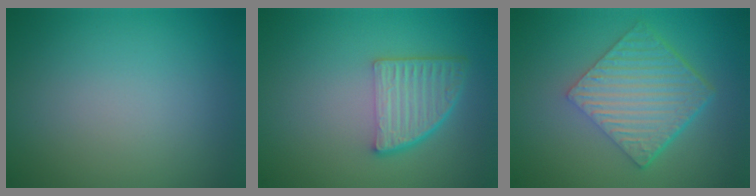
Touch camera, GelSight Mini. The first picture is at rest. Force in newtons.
{"total": 4.9, "press": 3.6, "slide": 3.4}
{"total": 6.4, "press": 4.4, "slide": 4.7}